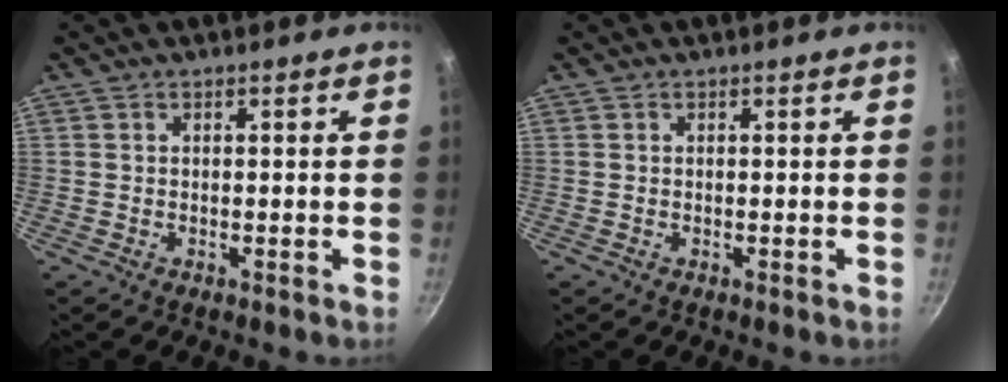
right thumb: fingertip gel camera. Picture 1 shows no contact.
{"total": 0.0}